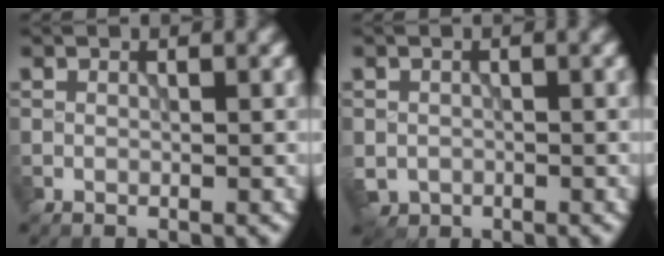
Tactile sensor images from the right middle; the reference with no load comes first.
{"total": 2.2, "force": [-0.7, 1.9, 0.7], "torque": [-0.015, -0.009, -0.017]}